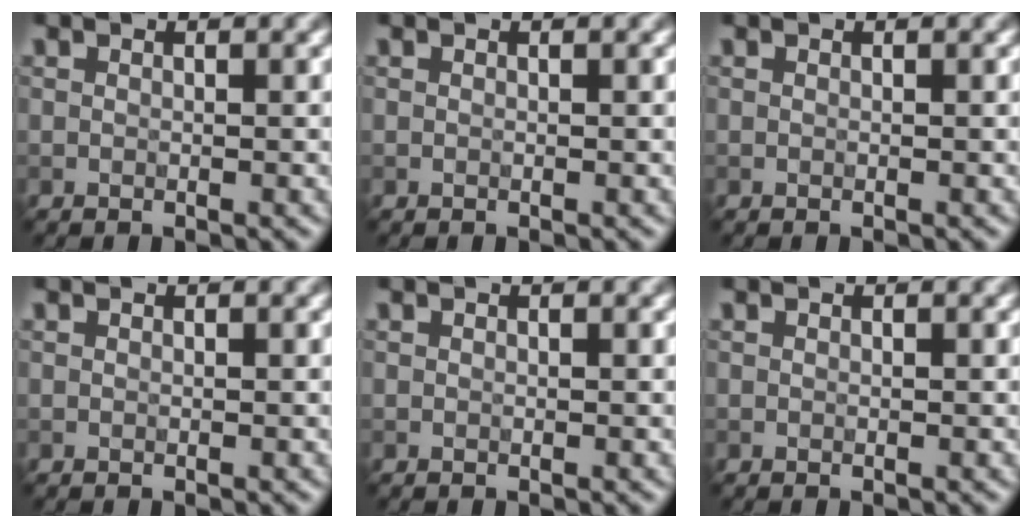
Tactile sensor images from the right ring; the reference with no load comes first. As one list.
[{"total": 0.0}, {"total": 0.0}, {"total": 0.0}, {"total": 0.0}, {"total": 0.0}]